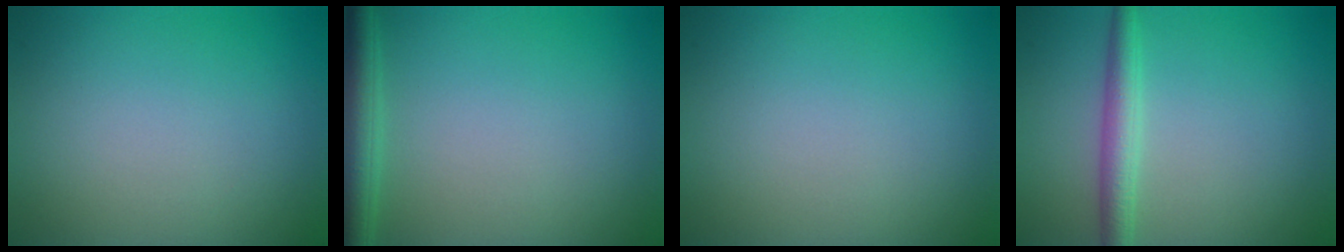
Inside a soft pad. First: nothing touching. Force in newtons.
{"total": 3.1, "press": 3.1, "slide": 0.1}
{"total": 0.0}
{"total": 2.8, "press": 2.8, "slide": 0.0}